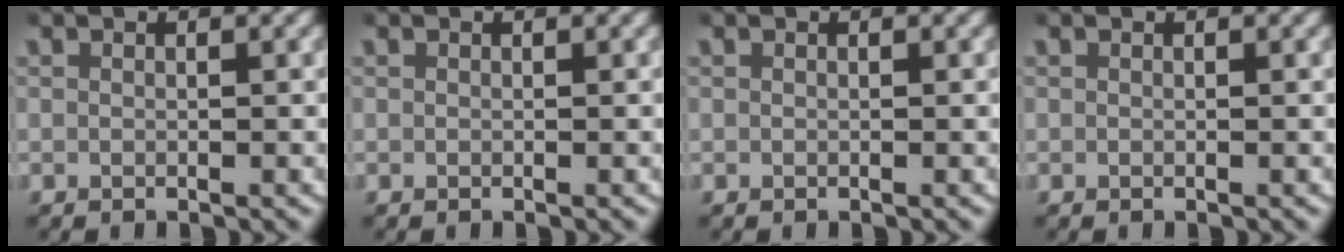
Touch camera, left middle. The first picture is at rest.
{"total": 0.0}
{"total": 0.0}
{"total": 0.0}